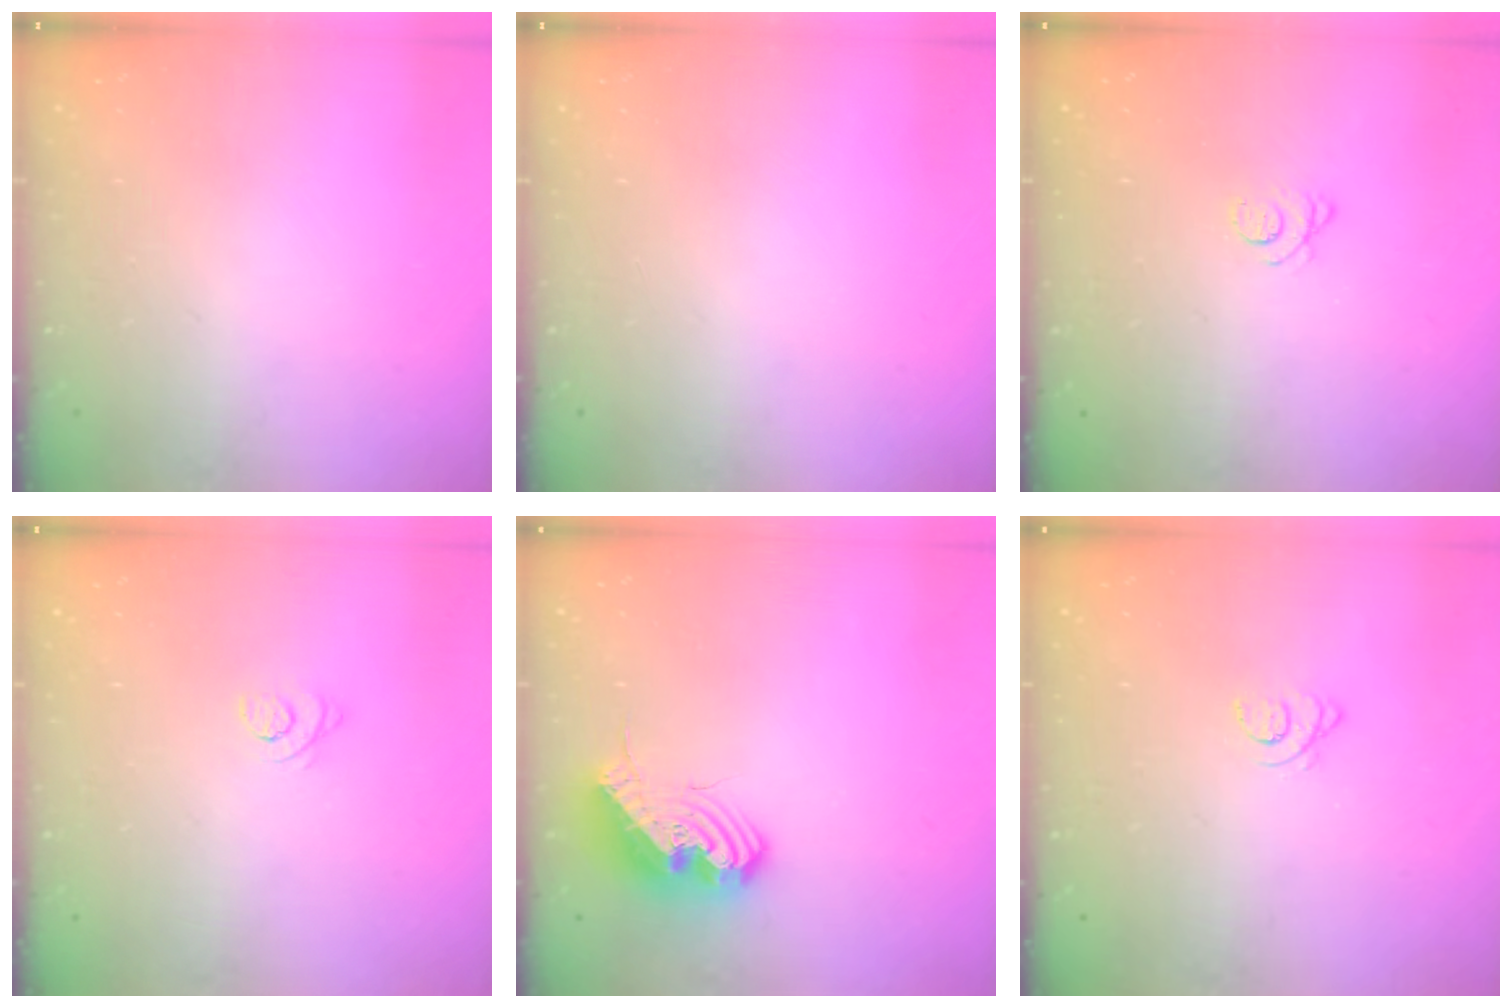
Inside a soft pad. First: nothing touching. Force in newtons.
{"total": 0.0}
{"total": 2.7, "press": 2.7, "slide": 0.3}
{"total": 2.9, "press": 2.9, "slide": 0.3}
{"total": 14.2, "press": 14.2, "slide": 0.3}
{"total": 3.5, "press": 3.4, "slide": 0.4}